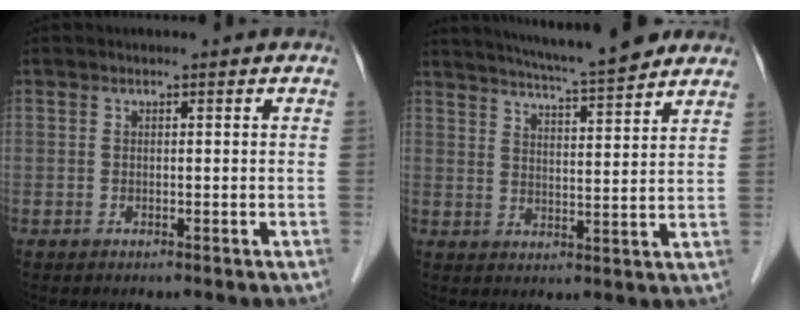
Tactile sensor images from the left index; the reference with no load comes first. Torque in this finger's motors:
{"motor_torque": [1.02, -1.12, 0.50, 0.12]}